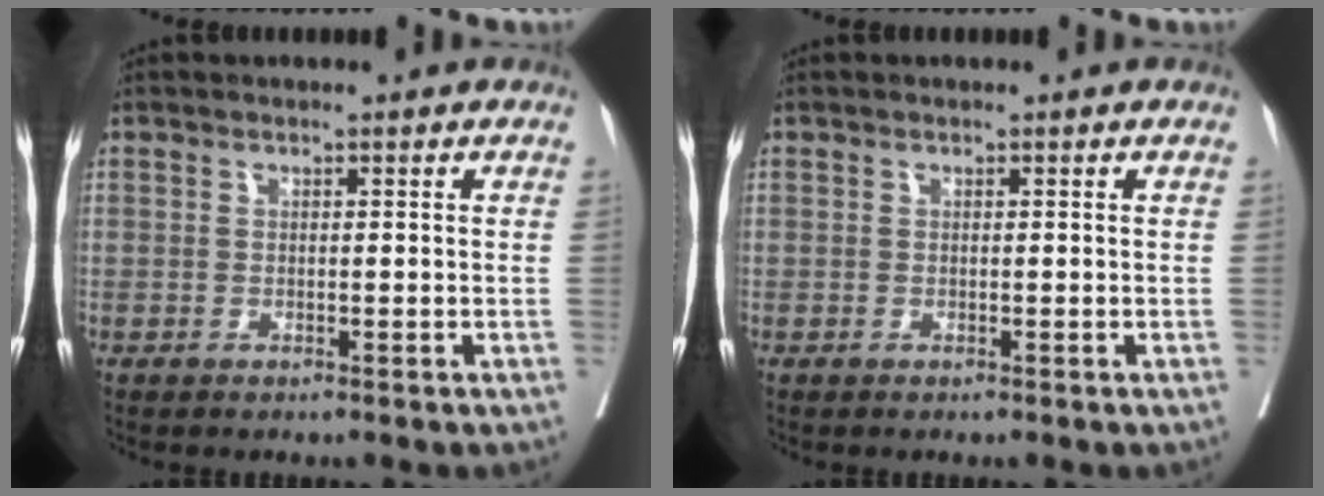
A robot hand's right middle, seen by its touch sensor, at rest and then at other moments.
{"total": 0.0}